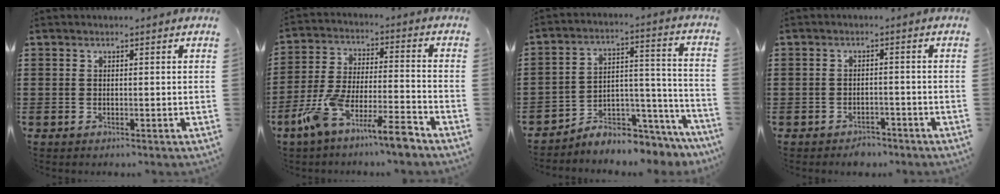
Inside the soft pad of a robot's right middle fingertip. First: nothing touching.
{"total": 10.2, "force": [-8.2, 0.8, 6.1], "torque": [-0.142, -0.001, -0.166]}
{"total": 5.9, "force": [-5.6, 1.1, 1.2], "torque": [-0.019, 0.005, -0.108]}
{"total": 2.0, "force": [-1.9, 0.5, 0.0], "torque": [-0.008, 0.000, -0.042]}